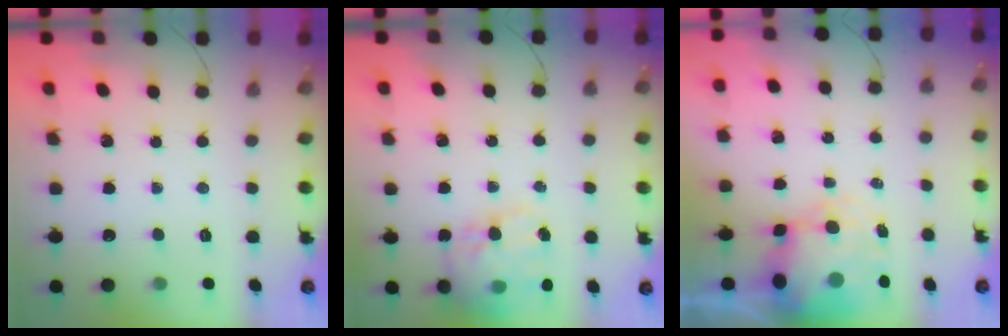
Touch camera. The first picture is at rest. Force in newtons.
{"total": 16.7, "press": 16.2, "slide": 4.0}
{"total": 7.7, "press": 7.4, "slide": 2.1}